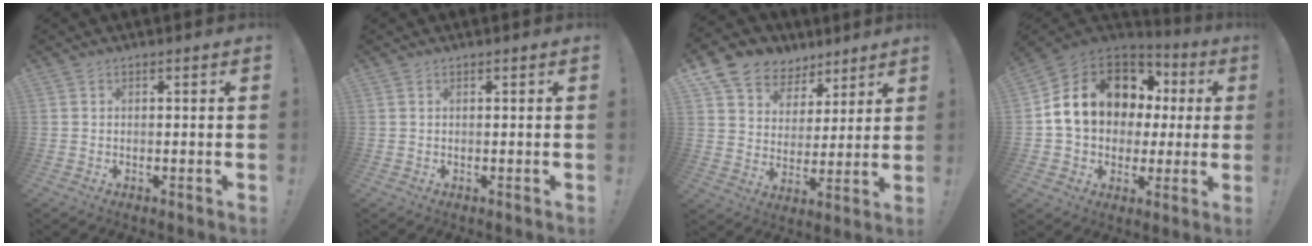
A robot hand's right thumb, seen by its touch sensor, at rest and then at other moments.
{"total": 0.0}
{"total": 10.4, "force": [6.7, 7.7, 2.0], "torque": [-0.035, -0.053, 0.134]}
{"total": 17.4, "force": [4.8, 13.4, 10.0], "torque": [-0.168, -0.013, 0.109]}